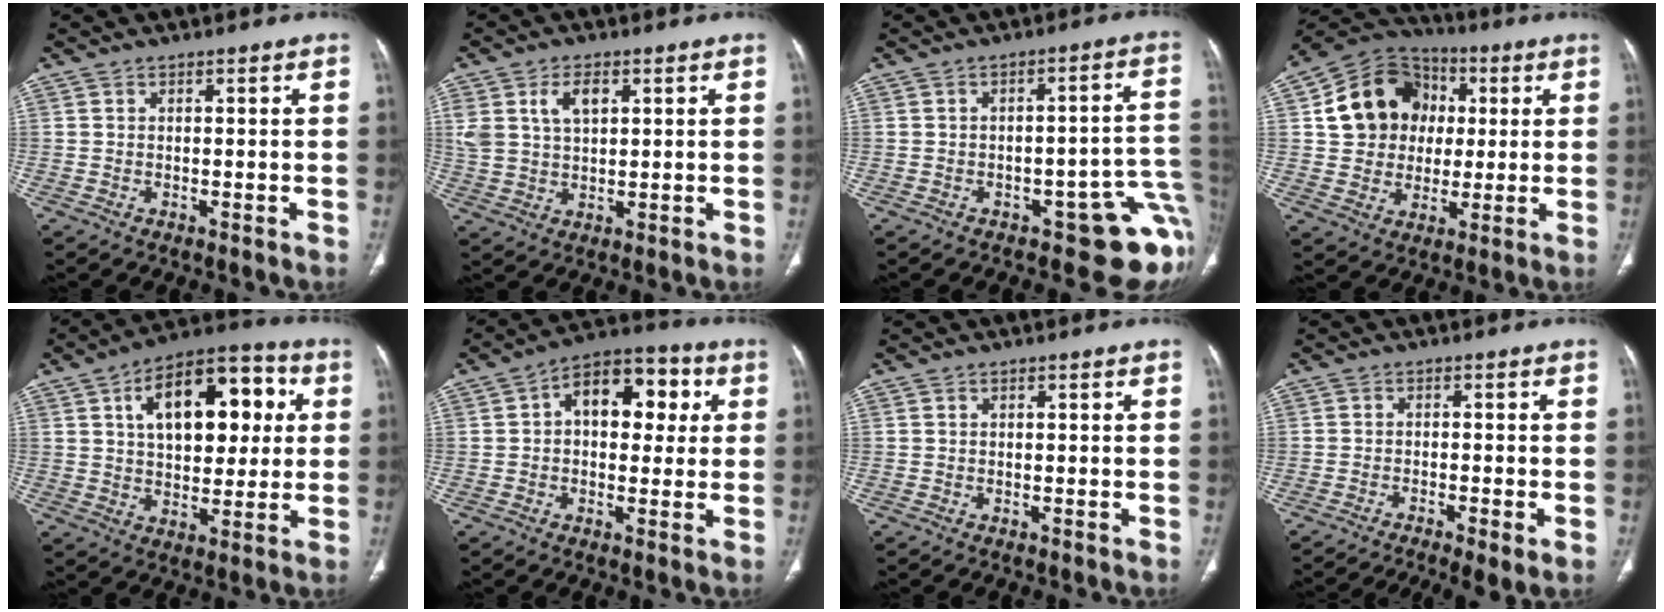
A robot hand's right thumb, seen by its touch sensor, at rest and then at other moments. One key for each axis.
{"total": 7.5, "fx": 3.0, "fy": 4.5, "fz": 5.3, "tx": -0.098, "ty": -0.003, "tz": 0.063}
{"total": 12.6, "fx": -5.5, "fy": 5.5, "fz": 9.9, "tx": -0.060, "ty": 0.041, "tz": -0.062}
{"total": 15.9, "fx": 2.8, "fy": 13.7, "fz": 7.5, "tx": -0.101, "ty": 0.015, "tz": 0.047}
{"total": 19.3, "fx": 5.2, "fy": 10.8, "fz": 15.1, "tx": -0.183, "ty": 0.014, "tz": 0.076}
{"total": 13.1, "fx": 2.8, "fy": 8.2, "fz": 9.9, "tx": -0.102, "ty": 0.024, "tz": 0.032}
{"total": 0.0}
{"total": 9.7, "fx": -6.4, "fy": 2.1, "fz": 6.9, "tx": -0.117, "ty": 0.005, "tz": -0.098}